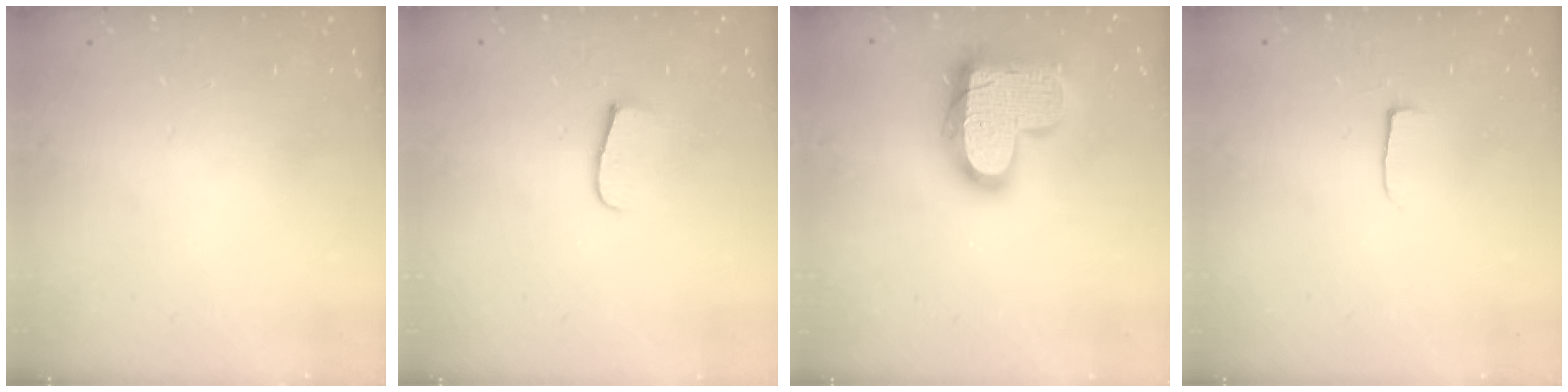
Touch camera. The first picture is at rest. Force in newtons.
{"total": 7.7, "press": 7.7, "slide": 0.6}
{"total": 17.9, "press": 17.9, "slide": 1.4}
{"total": 3.9, "press": 3.9, "slide": 0.5}